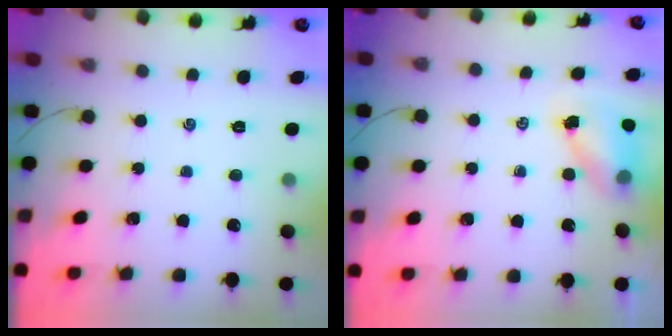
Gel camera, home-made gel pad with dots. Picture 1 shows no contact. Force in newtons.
{"total": 5.9, "press": 5.9, "slide": 0.6}